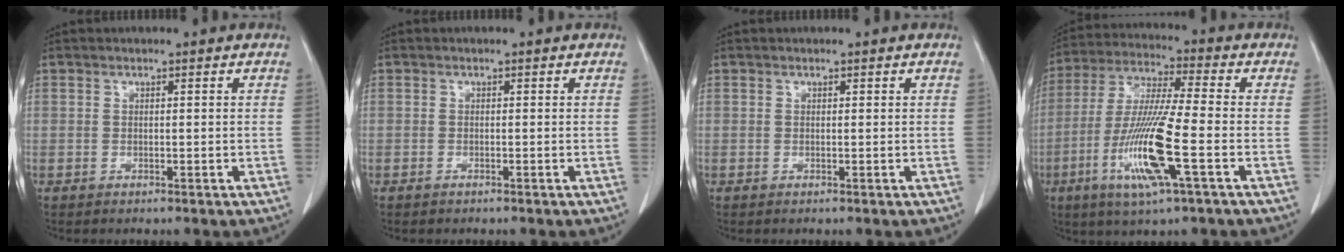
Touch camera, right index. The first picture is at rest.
{"total": 0.0}
{"total": 0.0}
{"total": 14.3, "force": [-4.6, 0.4, 13.6], "torque": [-0.280, -0.018, -0.091]}